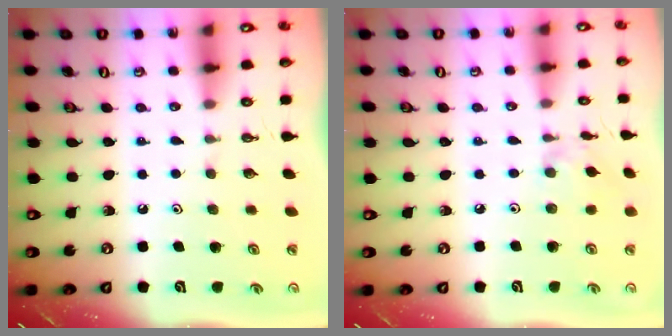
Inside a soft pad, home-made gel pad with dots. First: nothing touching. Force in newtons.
{"total": 2.0, "press": 2.0, "slide": 0.4}